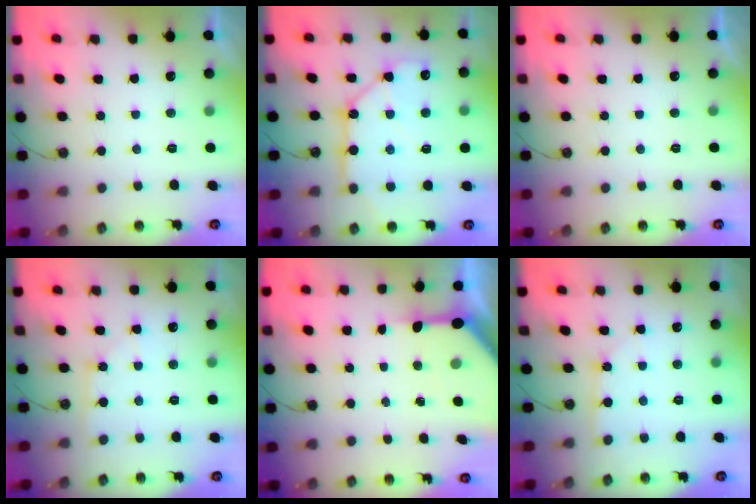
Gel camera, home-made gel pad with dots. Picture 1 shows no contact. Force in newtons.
{"total": 12.4, "press": 12.3, "slide": 1.6}
{"total": 0.0}
{"total": 2.5, "press": 2.5, "slide": 0.4}
{"total": 6.7, "press": 6.7, "slide": 0.7}
{"total": 1.8, "press": 1.8, "slide": 0.2}